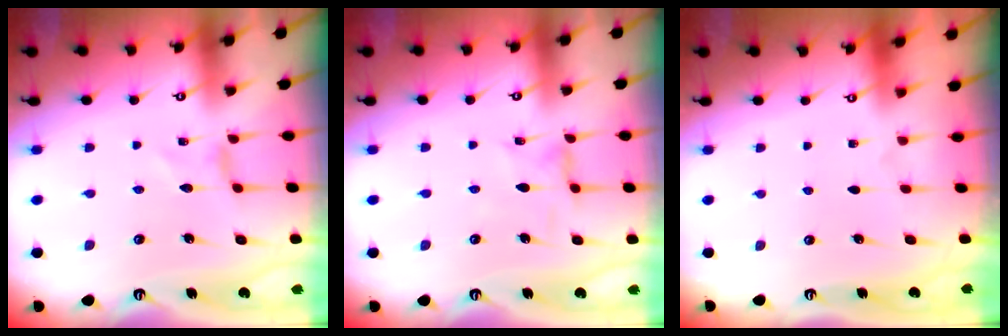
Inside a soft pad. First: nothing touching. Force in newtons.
{"total": 1.7, "press": 1.7, "slide": 0.0}
{"total": 0.0}